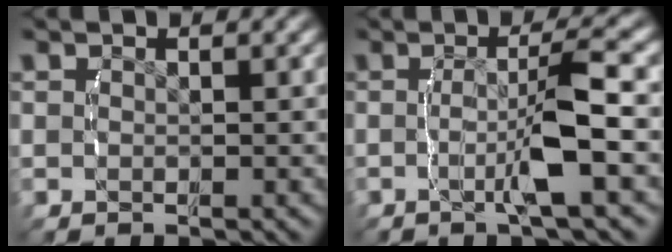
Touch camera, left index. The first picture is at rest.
{"total": 4.1, "force": [-0.6, -0.5, 4.1], "torque": [-0.067, 0.005, -0.010]}